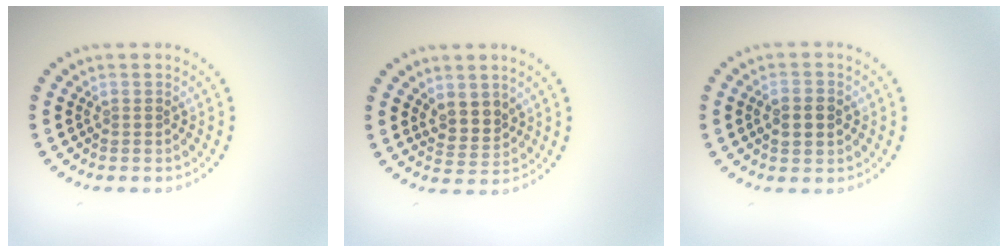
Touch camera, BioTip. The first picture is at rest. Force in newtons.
{"total": 2.5, "press": 2.3, "slide": 1.1}
{"total": 2.4, "press": 2.4, "slide": 0.1}